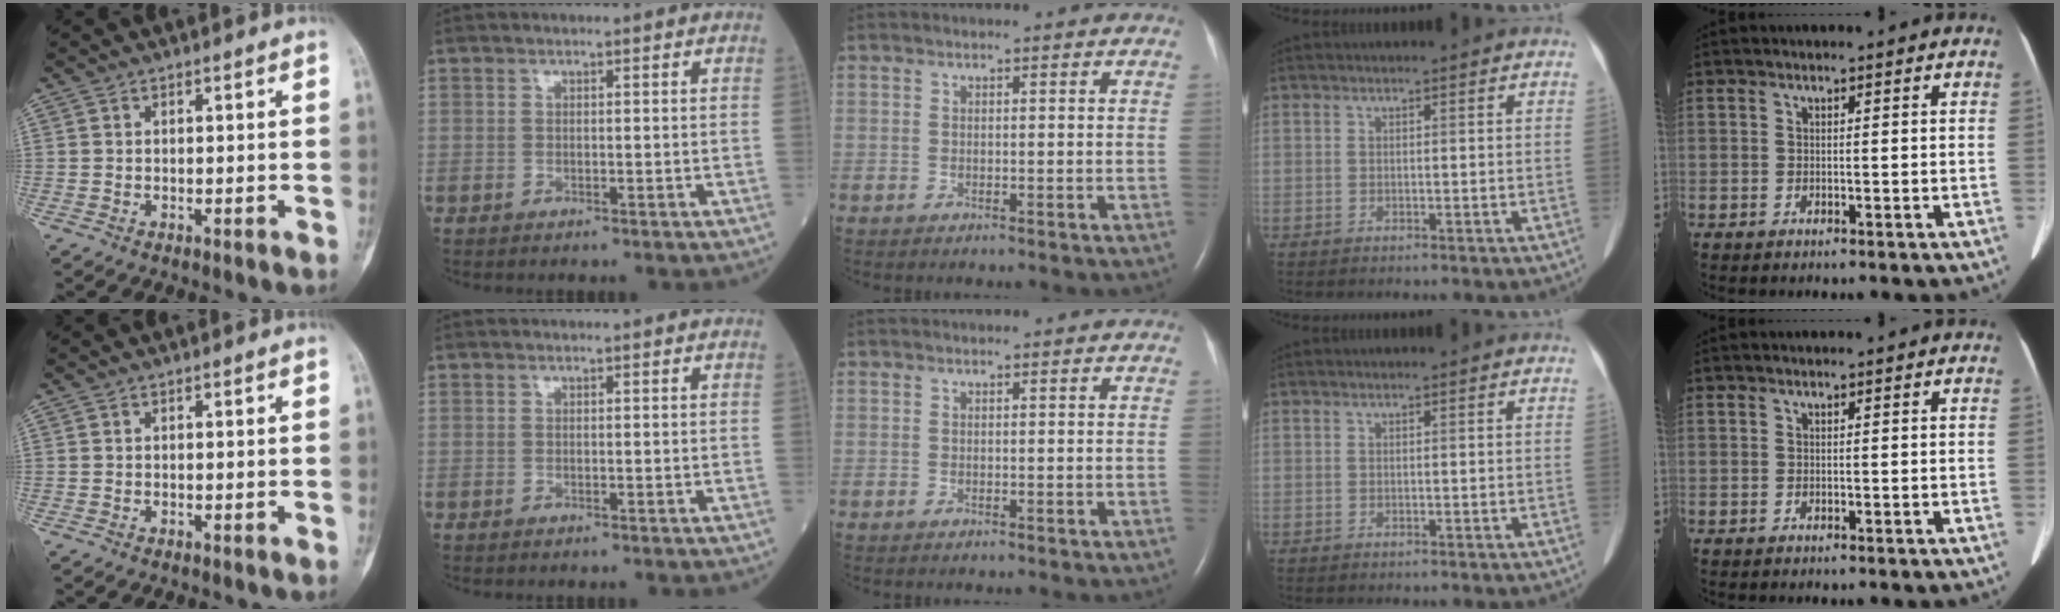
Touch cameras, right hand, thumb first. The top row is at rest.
{}